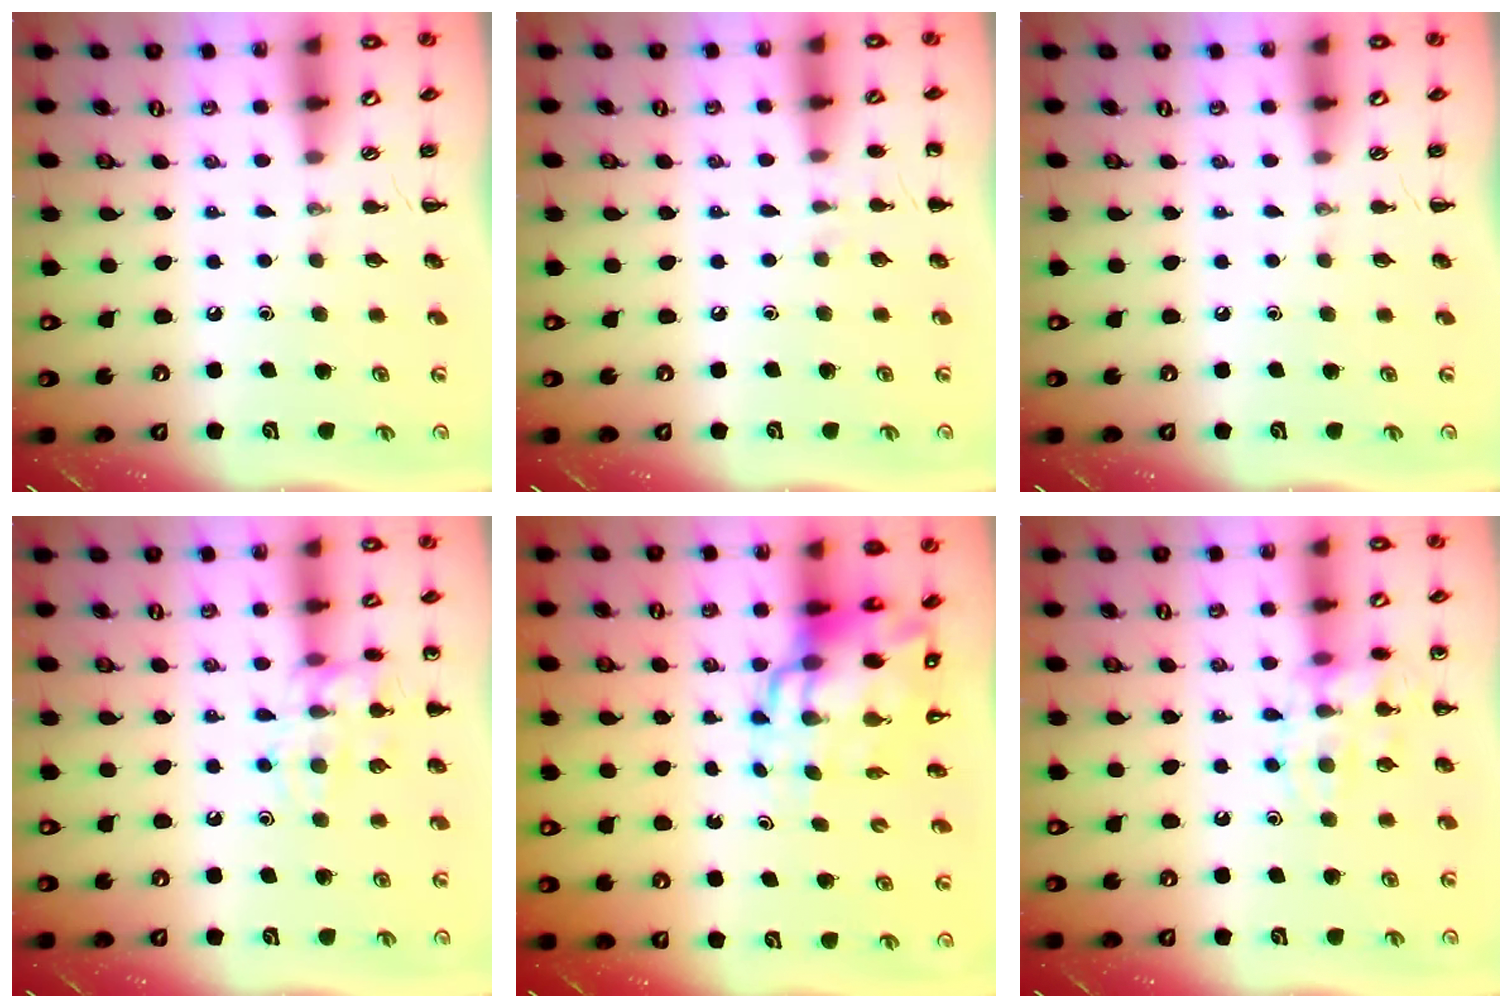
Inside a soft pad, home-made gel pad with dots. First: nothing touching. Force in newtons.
{"total": 4.3, "press": 4.1, "slide": 1.3}
{"total": 0.0}
{"total": 13.8, "press": 13.7, "slide": 1.5}
{"total": 13.2, "press": 12.7, "slide": 3.7}
{"total": 12.5, "press": 12.5, "slide": 0.9}